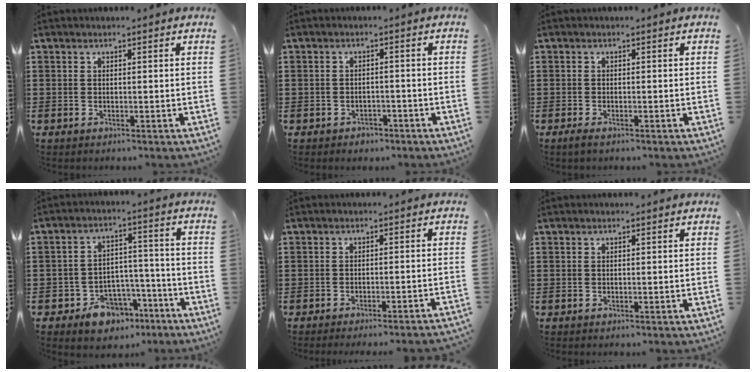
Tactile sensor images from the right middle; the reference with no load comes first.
{"total": 1.7, "force": [-1.4, 0.9, -0.1], "torque": [-0.006, 0.002, -0.033]}
{"total": 1.0, "force": [-0.7, 0.3, 0.7], "torque": [-0.015, -0.001, -0.014]}
{"total": 7.8, "force": [-5.9, 4.5, 2.4], "torque": [-0.041, 0.039, -0.109]}
{"total": 1.9, "force": [-1.8, -0.4, 0.5], "torque": [-0.009, 0.002, -0.036]}
{"total": 0.0}